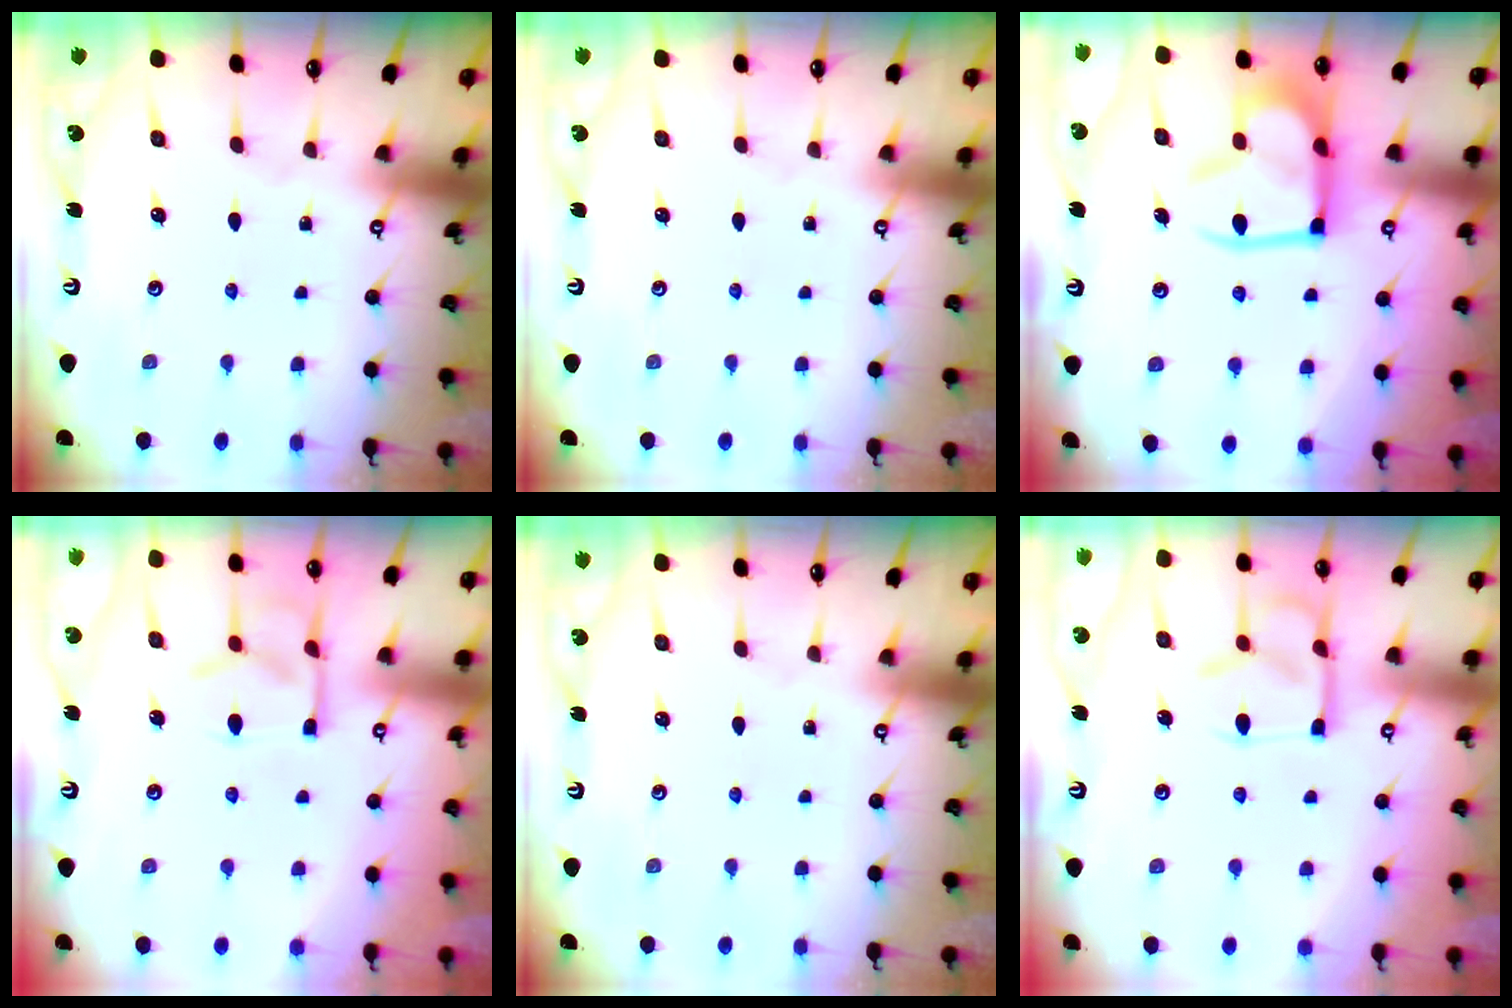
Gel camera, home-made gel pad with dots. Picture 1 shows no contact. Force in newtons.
{"total": 0.0}
{"total": 14.8, "press": 14.7, "slide": 1.7}
{"total": 11.8, "press": 11.8, "slide": 1.2}
{"total": 0.0}
{"total": 13.2, "press": 13.1, "slide": 1.4}